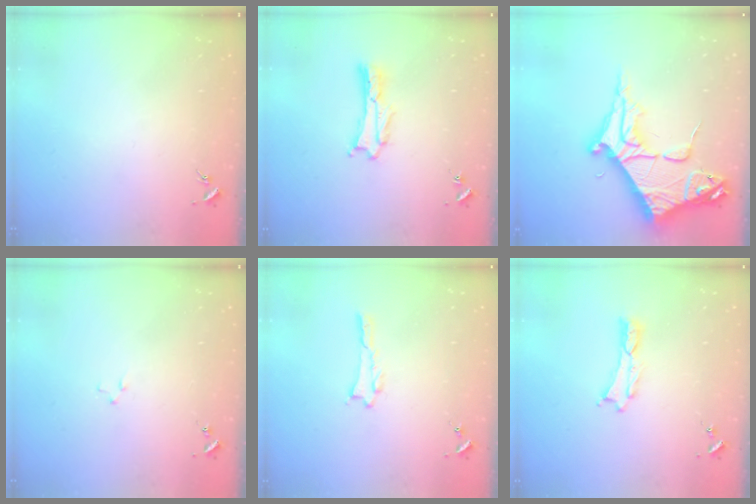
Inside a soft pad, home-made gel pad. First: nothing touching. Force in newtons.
{"total": 0.0}
{"total": 10.6, "press": 10.5, "slide": 1.3}
{"total": 0.7, "press": 0.7, "slide": 0.2}
{"total": 0.0}
{"total": 0.0}